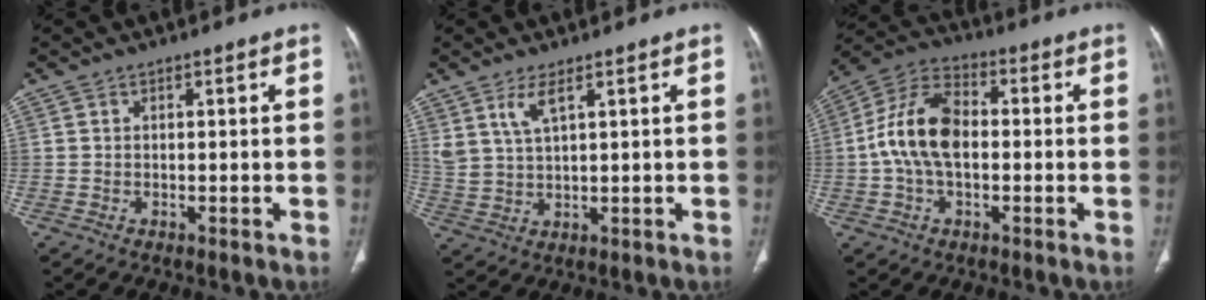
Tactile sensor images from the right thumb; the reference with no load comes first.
{"total": 4.7, "force": [2.7, 1.3, 3.6], "torque": [-0.080, -0.016, 0.066]}
{"total": 12.6, "force": [-0.5, 7.5, 10.1], "torque": [-0.196, 0.034, -0.016]}